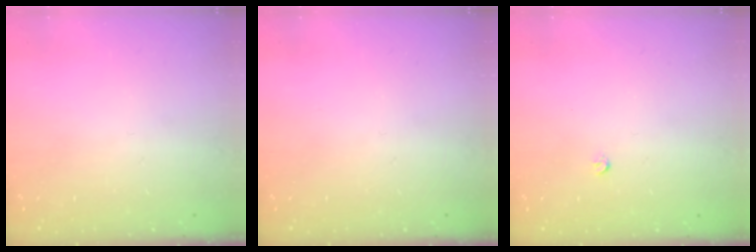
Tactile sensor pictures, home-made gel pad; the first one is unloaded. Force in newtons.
{"total": 0.0}
{"total": 2.6, "press": 2.5, "slide": 0.4}